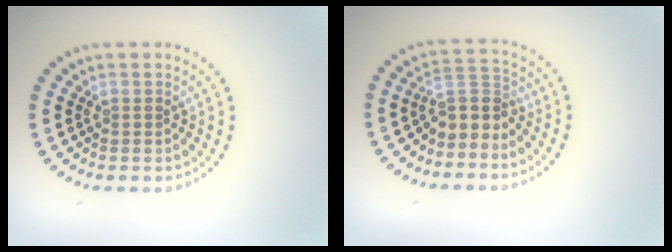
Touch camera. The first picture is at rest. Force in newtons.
{"total": 2.7, "press": 2.0, "slide": 1.7}